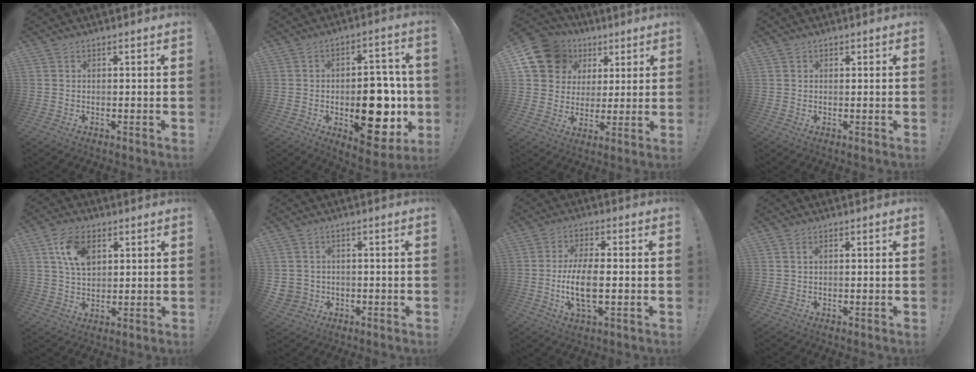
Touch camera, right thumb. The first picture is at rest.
{"total": 20.6, "force": [-3.8, 11.3, 16.8], "torque": [-0.190, 0.014, -0.039]}
{"total": 14.8, "force": [7.3, 11.7, 5.5], "torque": [-0.089, -0.037, 0.152]}
{"total": 0.8, "force": [0.4, 0.7, 0.1], "torque": [0.002, 0.001, 0.007]}
{"total": 10.4, "force": [4.2, 6.7, 6.8], "torque": [-0.120, -0.002, 0.080]}
{"total": 3.5, "force": [0.1, 3.3, 0.9], "torque": [-0.022, -0.001, 0.005]}
{"total": 10.4, "force": [-1.3, 3.8, 9.6], "torque": [-0.197, -0.008, -0.027]}
{"total": 1.0, "force": [0.4, 0.5, 0.7], "torque": [-0.022, 0.004, 0.009]}